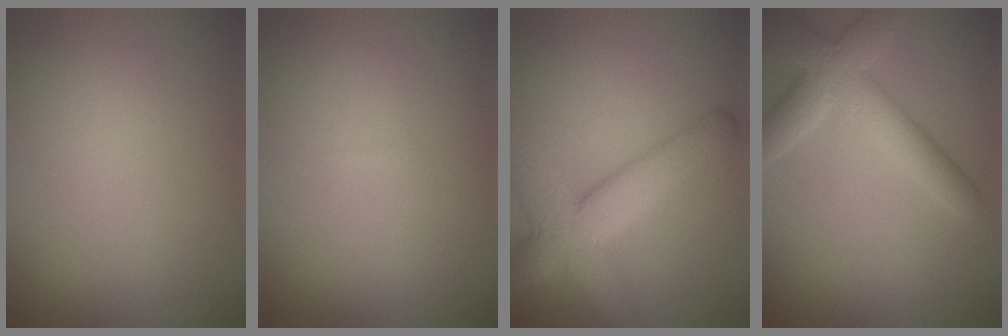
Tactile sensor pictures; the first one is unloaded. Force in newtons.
{"total": 0.0}
{"total": 6.9, "press": 6.9, "slide": 0.3}
{"total": 5.2, "press": 5.2, "slide": 0.2}